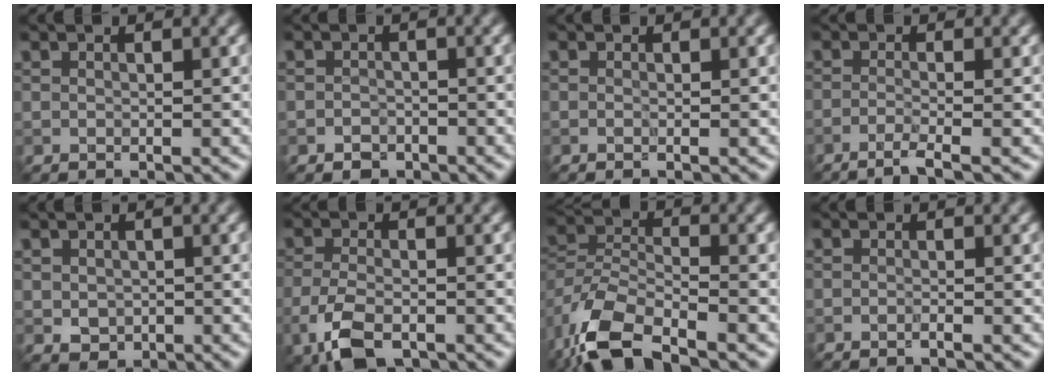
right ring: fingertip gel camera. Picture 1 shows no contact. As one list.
[{"total": 1.2, "force": [-0.8, 0.9, 0.2], "torque": [0.003, 0.003, -0.017]}, {"total": 0.0}, {"total": 2.4, "force": [-1.5, 0.2, 1.9], "torque": [-0.029, 0.001, -0.043]}, {"total": 1.9, "force": [-0.1, 1.7, 0.9], "torque": [-0.016, -0.005, -0.004]}, {"total": 5.3, "force": [-2.9, 2.4, 3.7], "torque": [-0.086, -0.012, -0.062]}, {"total": 8.9, "force": [-6.0, 3.7, 5.5], "torque": [-0.113, -0.010, -0.122]}, {"total": 0.7, "force": [-0.4, 0.0, 0.5], "torque": [-0.007, -0.002, -0.011]}]